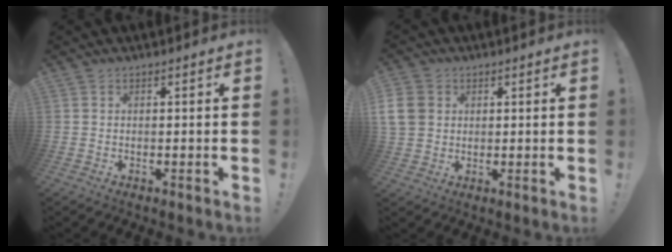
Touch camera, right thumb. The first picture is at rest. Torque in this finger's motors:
{"motor_torque": [0.34, 2.72, 0.80, 0.53, 0.03]}